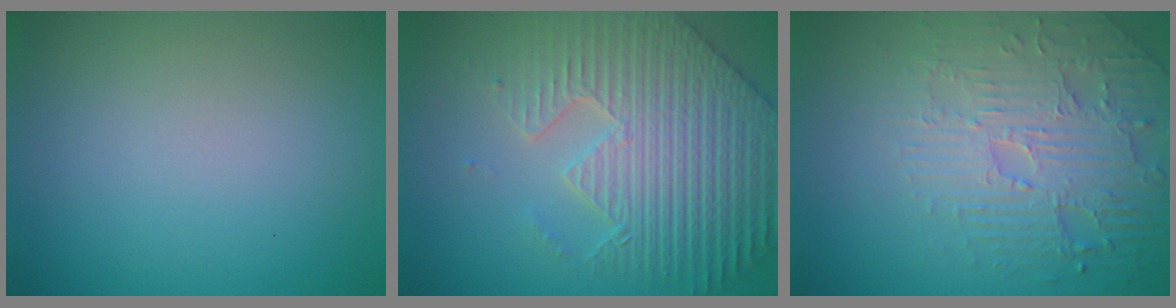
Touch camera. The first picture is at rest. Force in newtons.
{"total": 8.1, "press": 6.4, "slide": 5.0}
{"total": 4.3, "press": 4.1, "slide": 1.4}